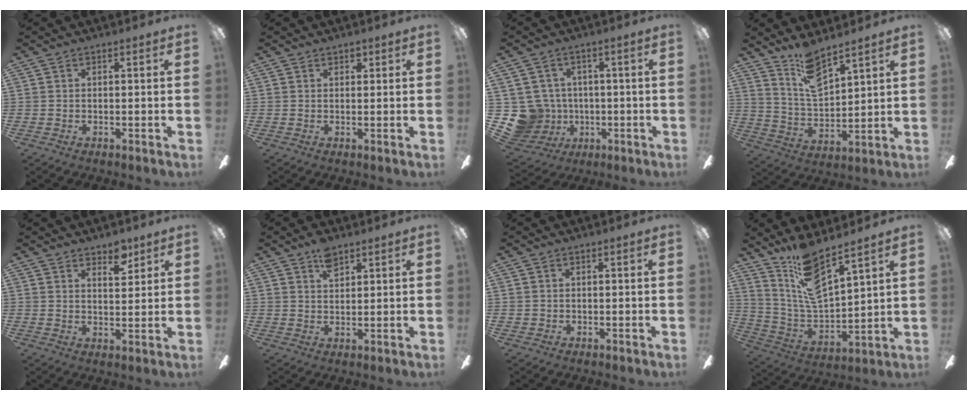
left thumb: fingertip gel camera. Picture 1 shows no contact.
{"total": 1.7, "force": [1.2, 1.1, 0.6], "torque": [0.004, -0.004, 0.019]}
{"total": 10.4, "force": [-1.0, 10.0, 2.4], "torque": [-0.101, 0.007, -0.011]}
{"total": 10.3, "force": [8.3, 3.3, 5.2], "torque": [-0.103, -0.047, 0.152]}
{"total": 5.8, "force": [4.6, 2.5, 2.5], "torque": [-0.009, -0.029, 0.075]}
{"total": 5.0, "force": [3.4, 2.4, 2.7], "torque": [-0.037, -0.012, 0.058]}
{"total": 0.6, "force": [0.2, 0.6, 0.1], "torque": [-0.001, 0.007, 0.002]}
{"total": 13.5, "force": [10.5, 3.5, 7.7], "torque": [-0.165, -0.069, 0.193]}